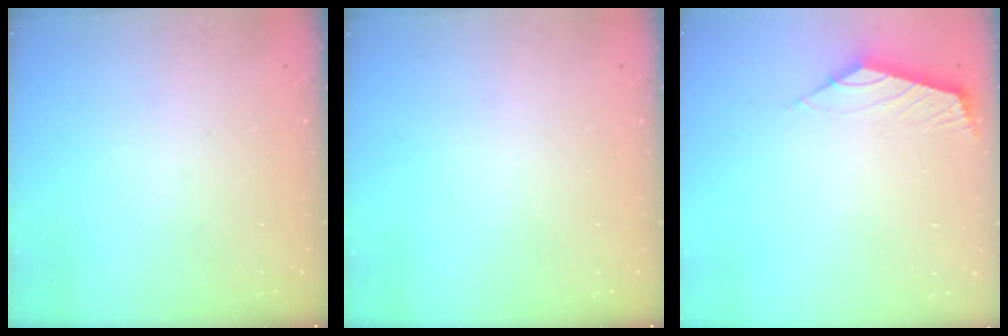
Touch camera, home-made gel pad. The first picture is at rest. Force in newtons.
{"total": 0.0}
{"total": 2.3, "press": 2.2, "slide": 0.5}